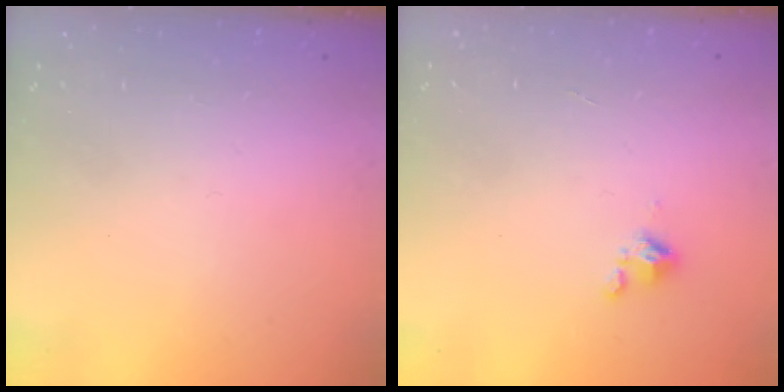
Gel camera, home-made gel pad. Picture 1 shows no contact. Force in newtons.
{"total": 2.4, "press": 2.4, "slide": 0.3}